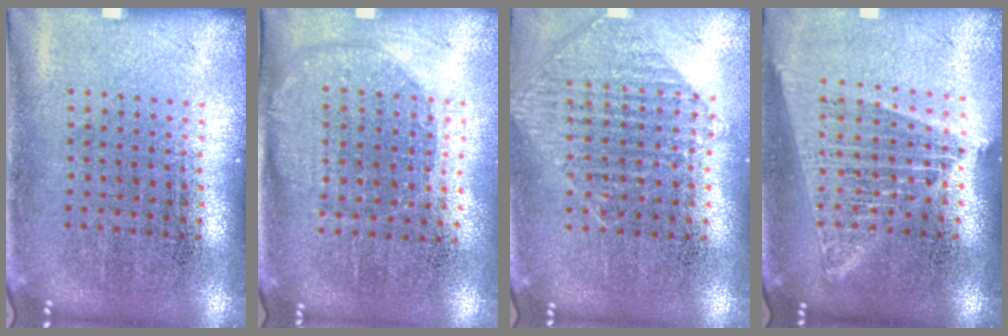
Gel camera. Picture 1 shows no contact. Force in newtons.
{"total": 1.5, "press": 1.3, "slide": 0.7}
{"total": 0.9, "press": 0.9, "slide": 0.1}
{"total": 1.7, "press": 1.5, "slide": 0.8}